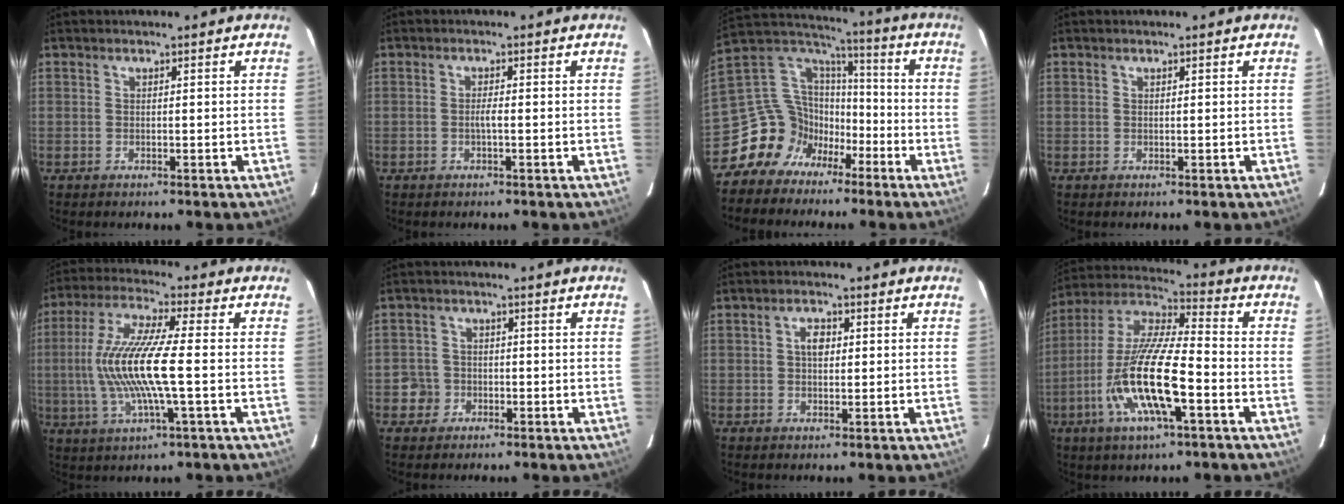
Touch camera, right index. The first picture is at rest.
{"total": 1.4, "force": [-0.4, 0.0, 1.3], "torque": [-0.025, 0.002, -0.009]}
{"total": 13.9, "force": [-8.0, 10.7, 3.8], "torque": [-0.089, 0.050, -0.145]}
{"total": 0.0}
{"total": 14.4, "force": [-1.3, 1.4, 14.2], "torque": [-0.283, -0.002, -0.024]}
{"total": 3.6, "force": [-1.5, 3.3, 0.2], "torque": [-0.001, 0.018, -0.027]}
{"total": 2.8, "force": [0.4, 1.8, 2.1], "torque": [-0.036, 0.009, 0.007]}
{"total": 17.9, "force": [-6.3, 4.1, 16.3], "torque": [-0.328, -0.017, -0.126]}